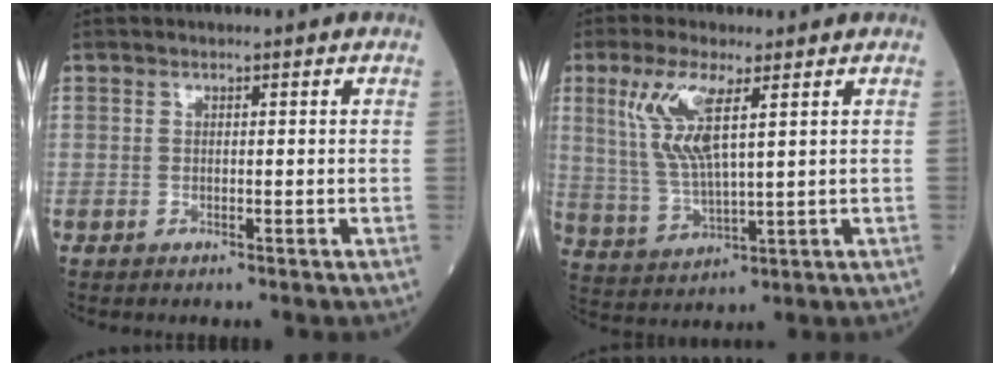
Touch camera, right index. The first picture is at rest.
{"total": 9.1, "force": [3.6, 1.6, 8.2], "torque": [-0.189, 0.000, 0.078]}